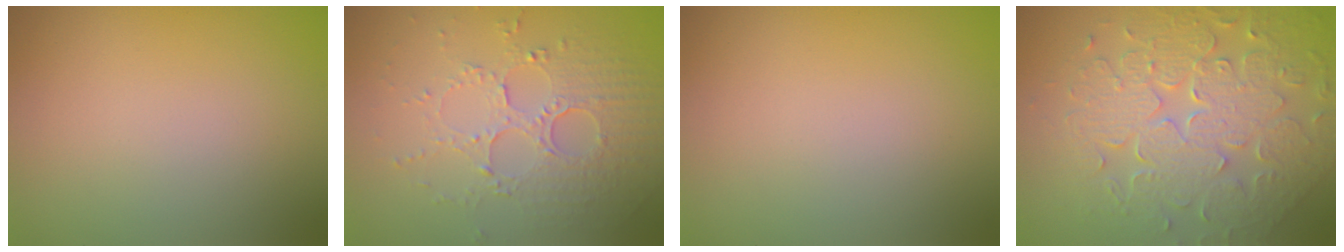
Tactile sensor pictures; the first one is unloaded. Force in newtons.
{"total": 5.3, "press": 3.7, "slide": 3.9}
{"total": 0.0}
{"total": 8.9, "press": 6.5, "slide": 6.1}